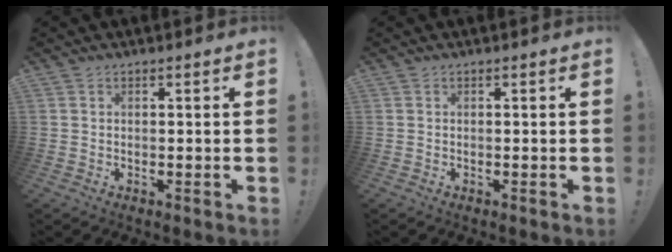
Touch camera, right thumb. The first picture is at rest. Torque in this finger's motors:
{"motor_torque": [-0.35, -0.35, -0.04, 0.11, 0.00]}